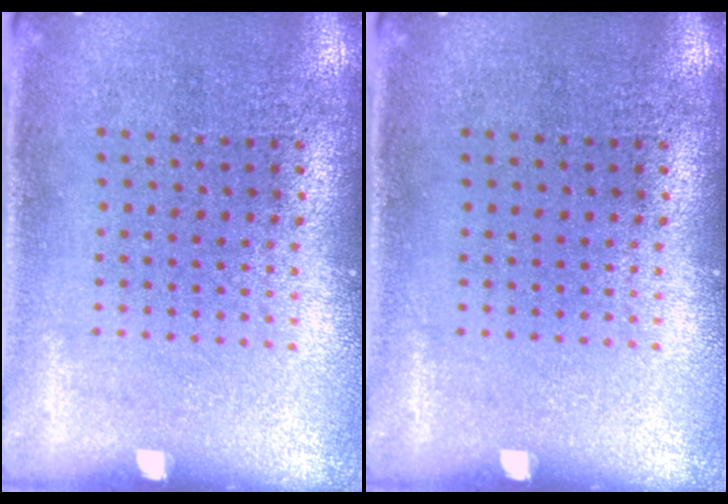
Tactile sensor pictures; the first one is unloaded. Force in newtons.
{"total": 0.0}